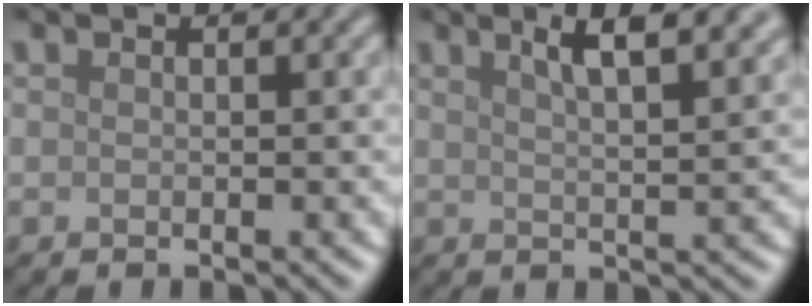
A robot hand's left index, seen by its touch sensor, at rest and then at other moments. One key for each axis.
{"total": 6.4, "fx": 3.8, "fy": 1.9, "fz": 4.8, "tx": -0.049, "ty": 0.023, "tz": 0.048}